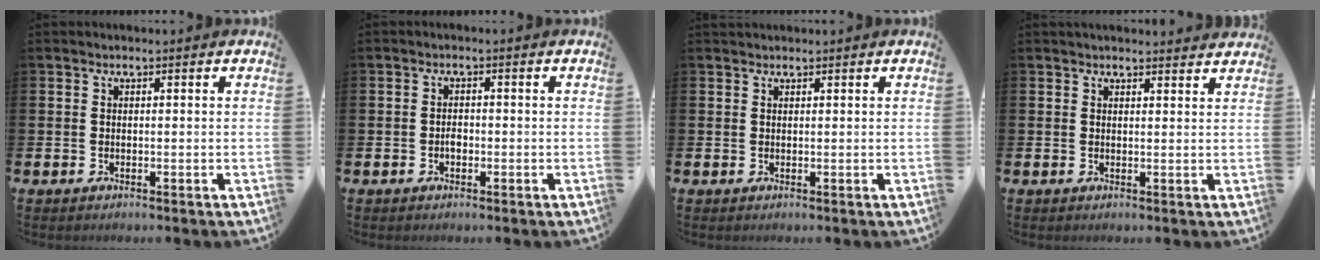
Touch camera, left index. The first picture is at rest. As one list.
[{"total": 1.4, "force": [-0.5, 0.9, 0.9], "torque": [-0.015, 0.003, -0.010]}, {"total": 0.8, "force": [0.7, 0.2, 0.0], "torque": [0.007, -0.002, 0.013]}, {"total": 2.0, "force": [1.9, 0.2, 0.0], "torque": [0.005, -0.010, 0.034]}]